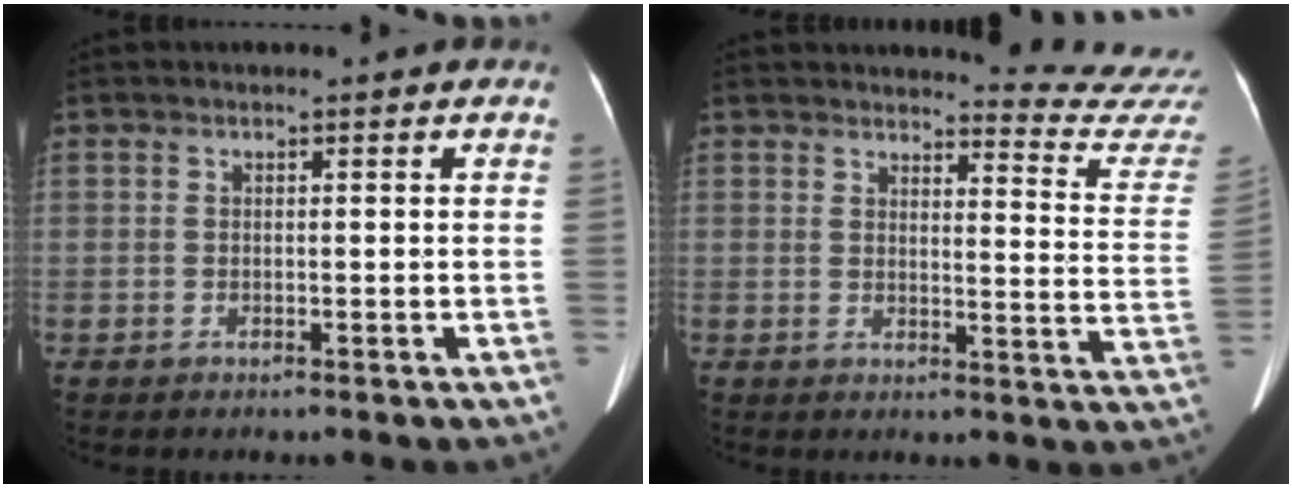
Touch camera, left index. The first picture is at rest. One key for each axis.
{"total": 13.3, "fx": 13.2, "fy": -1.4, "fz": 0.1, "tx": 0.009, "ty": -0.133, "tz": 0.123}